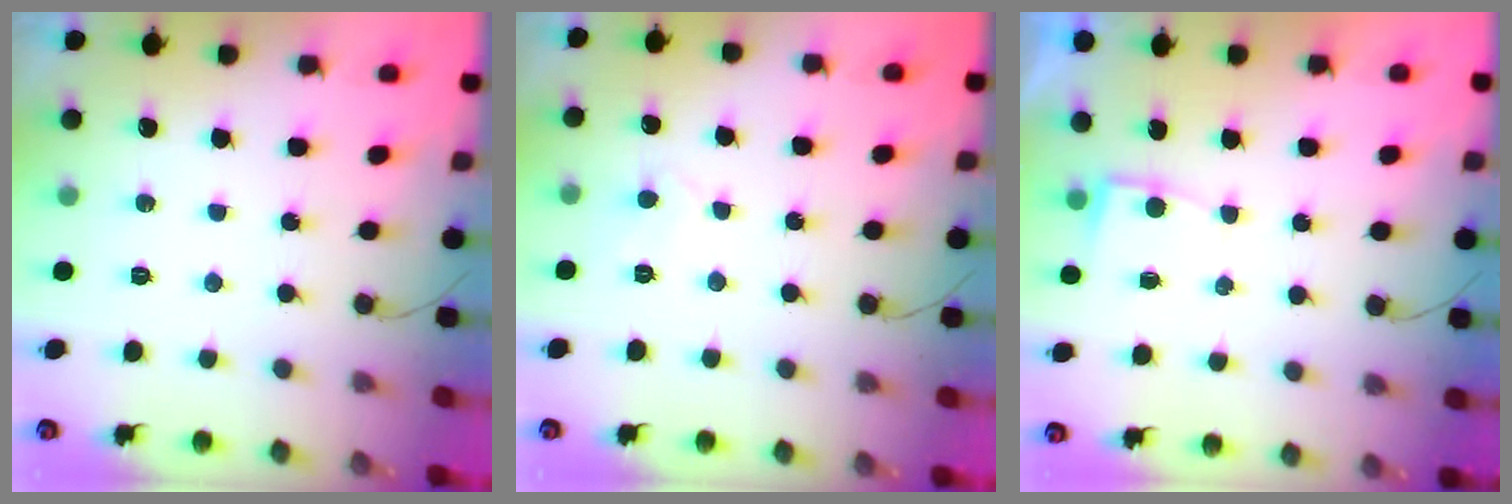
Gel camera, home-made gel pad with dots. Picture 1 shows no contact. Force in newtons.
{"total": 4.1, "press": 4.1, "slide": 0.3}
{"total": 2.8, "press": 2.8, "slide": 0.3}